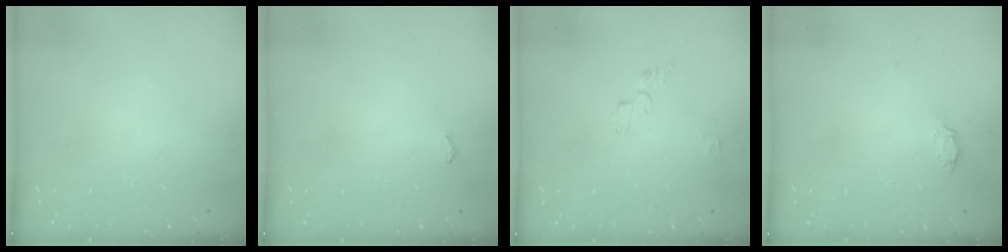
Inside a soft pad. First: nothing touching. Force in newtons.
{"total": 3.2, "press": 3.2, "slide": 0.5}
{"total": 4.6, "press": 4.6, "slide": 0.5}
{"total": 3.6, "press": 3.6, "slide": 0.5}